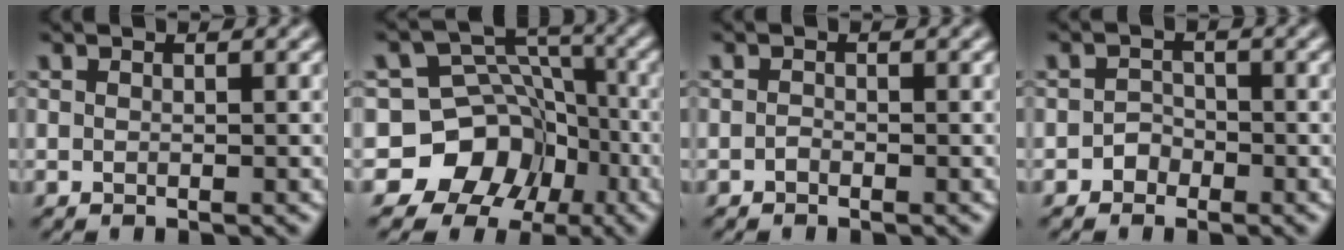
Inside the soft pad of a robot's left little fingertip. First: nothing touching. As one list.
[{"total": 10.6, "force": [-5.7, 8.6, 2.2], "torque": [-0.029, 0.011, -0.125]}, {"total": 0.6, "force": [-0.5, 0.3, 0.2], "torque": [-0.003, -0.002, -0.014]}, {"total": 1.5, "force": [-1.0, 1.1, 0.2], "torque": [0.007, 0.007, -0.022]}]